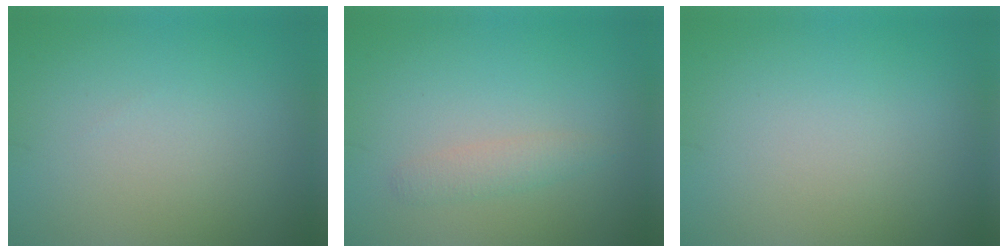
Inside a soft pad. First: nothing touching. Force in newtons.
{"total": 1.6, "press": 1.6, "slide": 0.0}
{"total": 0.0}